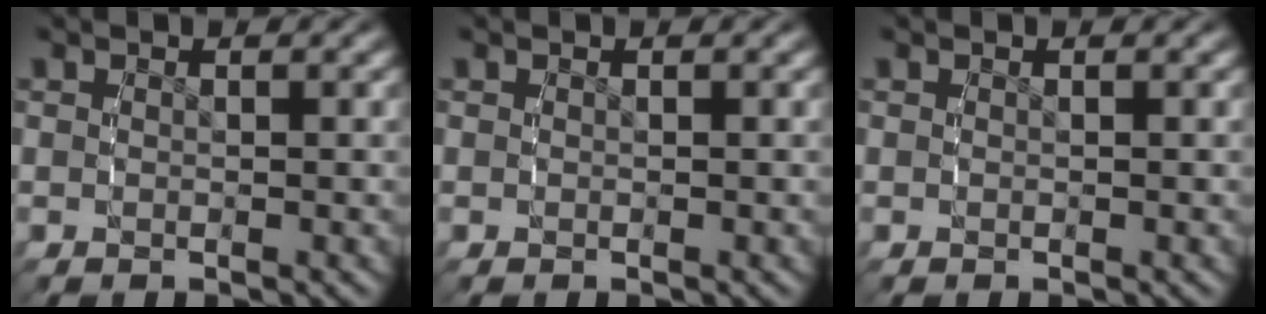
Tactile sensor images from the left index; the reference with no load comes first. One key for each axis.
{"total": 0.0}
{"total": 0.0}